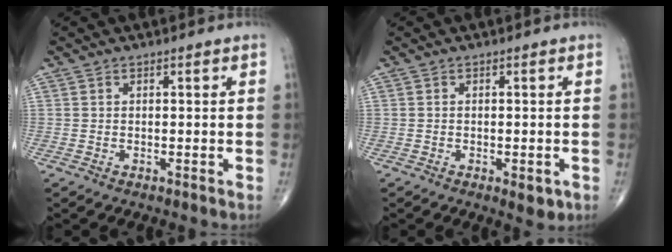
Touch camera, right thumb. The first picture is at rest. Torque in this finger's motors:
{"motor_torque": [0.68, 0.36, -0.09, -0.06, 0.10]}